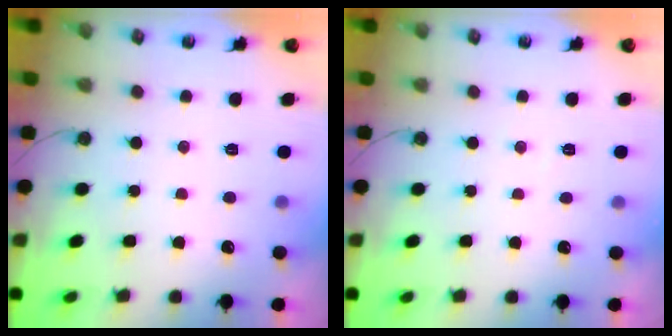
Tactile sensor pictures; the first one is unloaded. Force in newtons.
{"total": 2.9, "press": 2.9, "slide": 0.5}